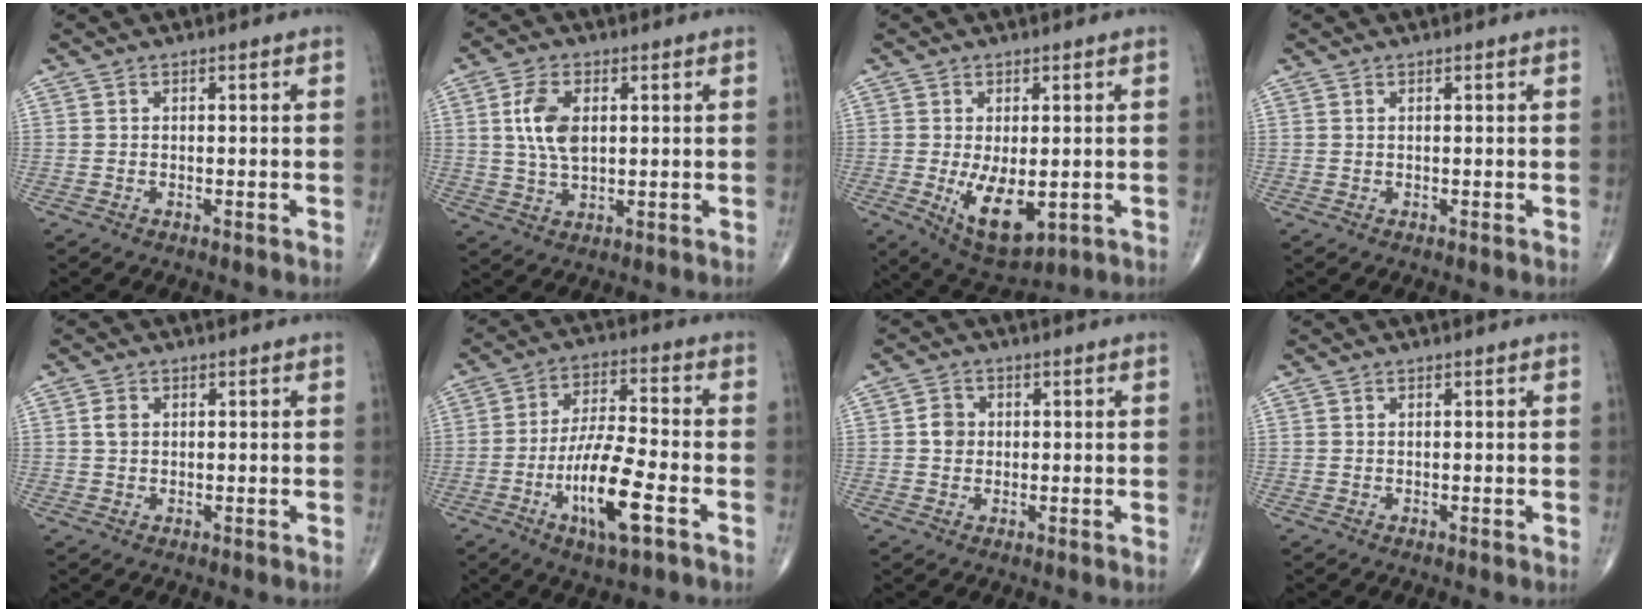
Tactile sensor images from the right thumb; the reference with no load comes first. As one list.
[{"total": 7.9, "force": [1.6, 4.4, 6.4], "torque": [-0.124, -0.003, 0.033]}, {"total": 9.6, "force": [-1.7, 4.7, 8.2], "torque": [-0.126, -0.021, -0.012]}, {"total": 0.0}, {"total": 1.4, "force": [0.4, 1.0, 0.9], "torque": [-0.017, 0.002, 0.008]}, {"total": 13.6, "force": [-5.4, 3.5, 12.0], "torque": [-0.226, 0.020, -0.096]}, {"total": 3.1, "force": [0.2, 2.8, 1.4], "torque": [-0.012, 0.004, -0.002]}, {"total": 0.0}]